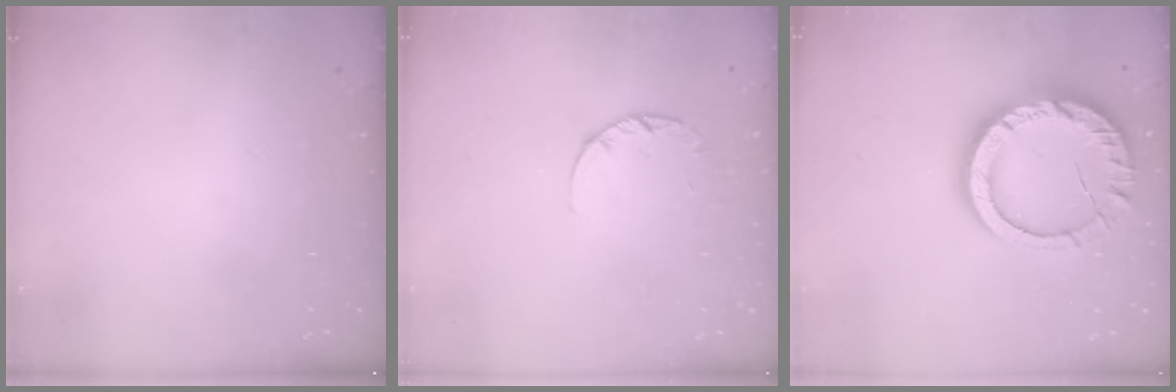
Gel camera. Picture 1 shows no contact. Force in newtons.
{"total": 2.6, "press": 2.5, "slide": 0.4}
{"total": 16.7, "press": 16.6, "slide": 1.4}